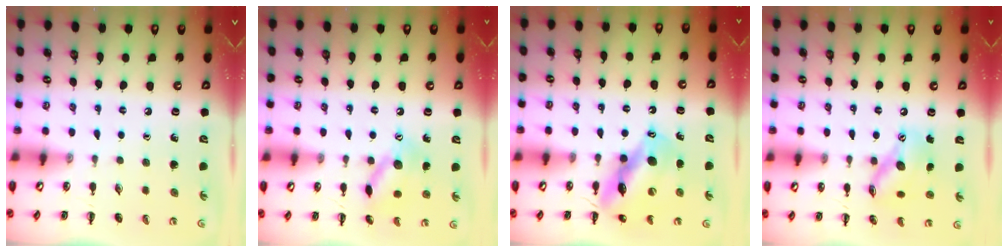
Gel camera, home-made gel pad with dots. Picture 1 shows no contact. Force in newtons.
{"total": 12.1, "press": 12.1, "slide": 0.5}
{"total": 13.1, "press": 12.5, "slide": 3.7}
{"total": 12.7, "press": 12.7, "slide": 1.4}